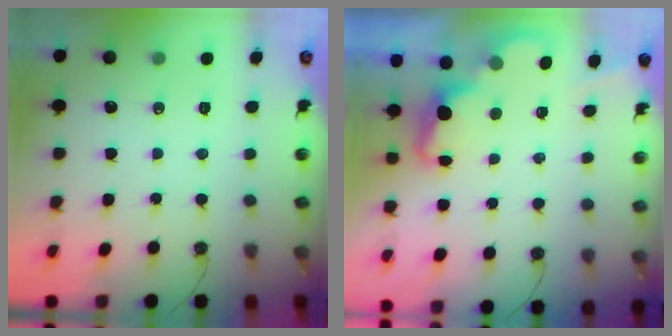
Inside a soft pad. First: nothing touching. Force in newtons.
{"total": 2.5, "press": 2.4, "slide": 0.5}